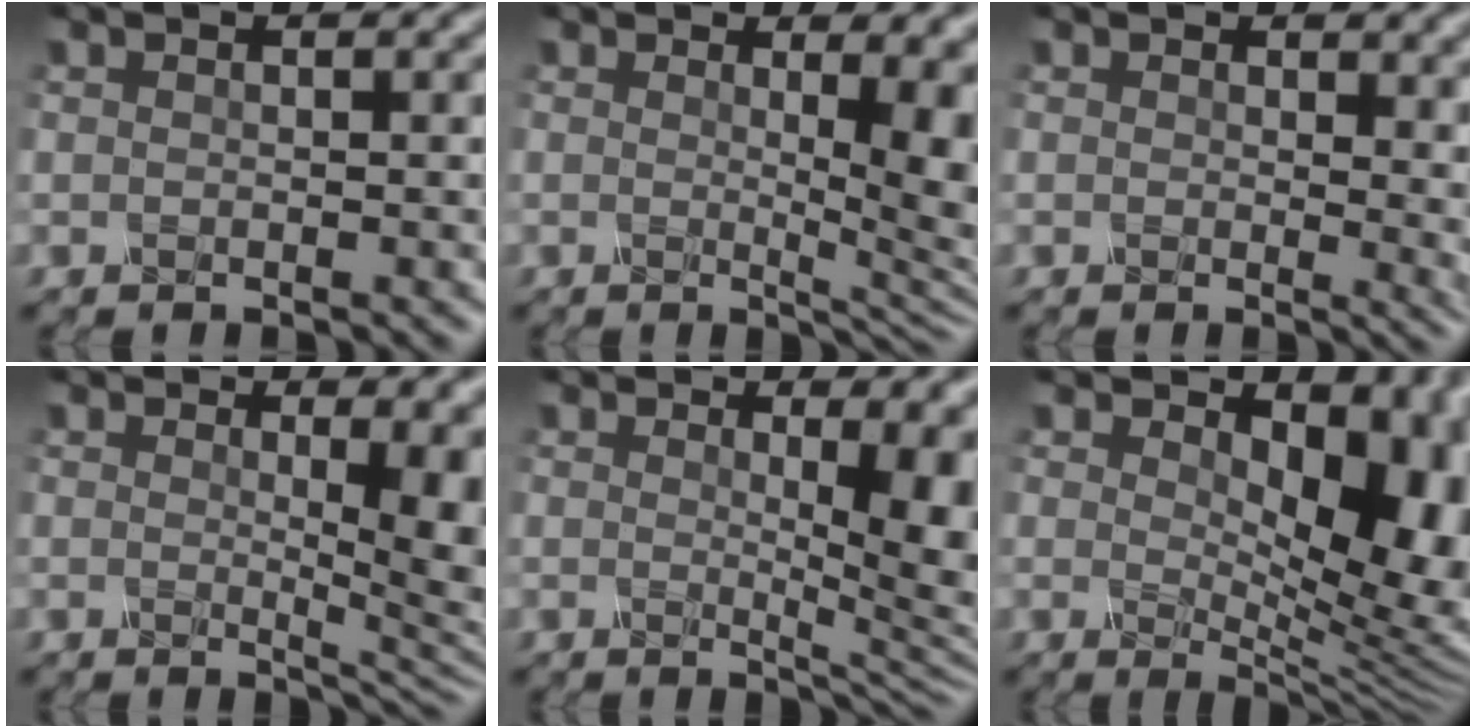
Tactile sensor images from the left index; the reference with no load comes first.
{"total": 8.3, "force": [1.5, 3.0, 7.6], "torque": [-0.068, -0.005, 0.022]}
{"total": 4.4, "force": [1.2, 2.3, 3.6], "torque": [-0.037, -0.009, 0.017]}
{"total": 8.2, "force": [1.6, 3.2, 7.4], "torque": [-0.065, -0.006, 0.026]}
{"total": 9.2, "force": [1.8, 3.4, 8.3], "torque": [-0.073, -0.005, 0.026]}
{"total": 11.7, "force": [2.1, 6.3, 9.6], "torque": [-0.117, -0.011, 0.038]}